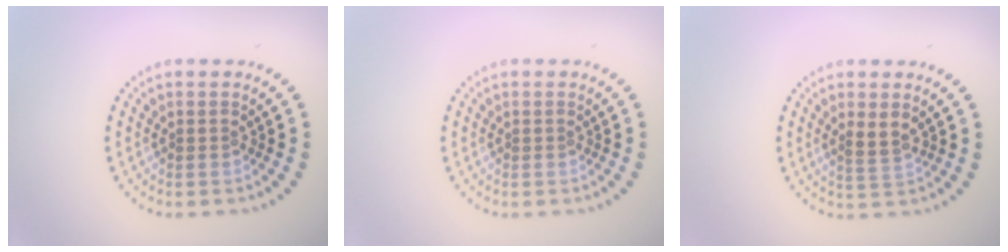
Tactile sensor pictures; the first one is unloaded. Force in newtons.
{"total": 0.0}
{"total": 1.9, "press": 1.7, "slide": 0.9}